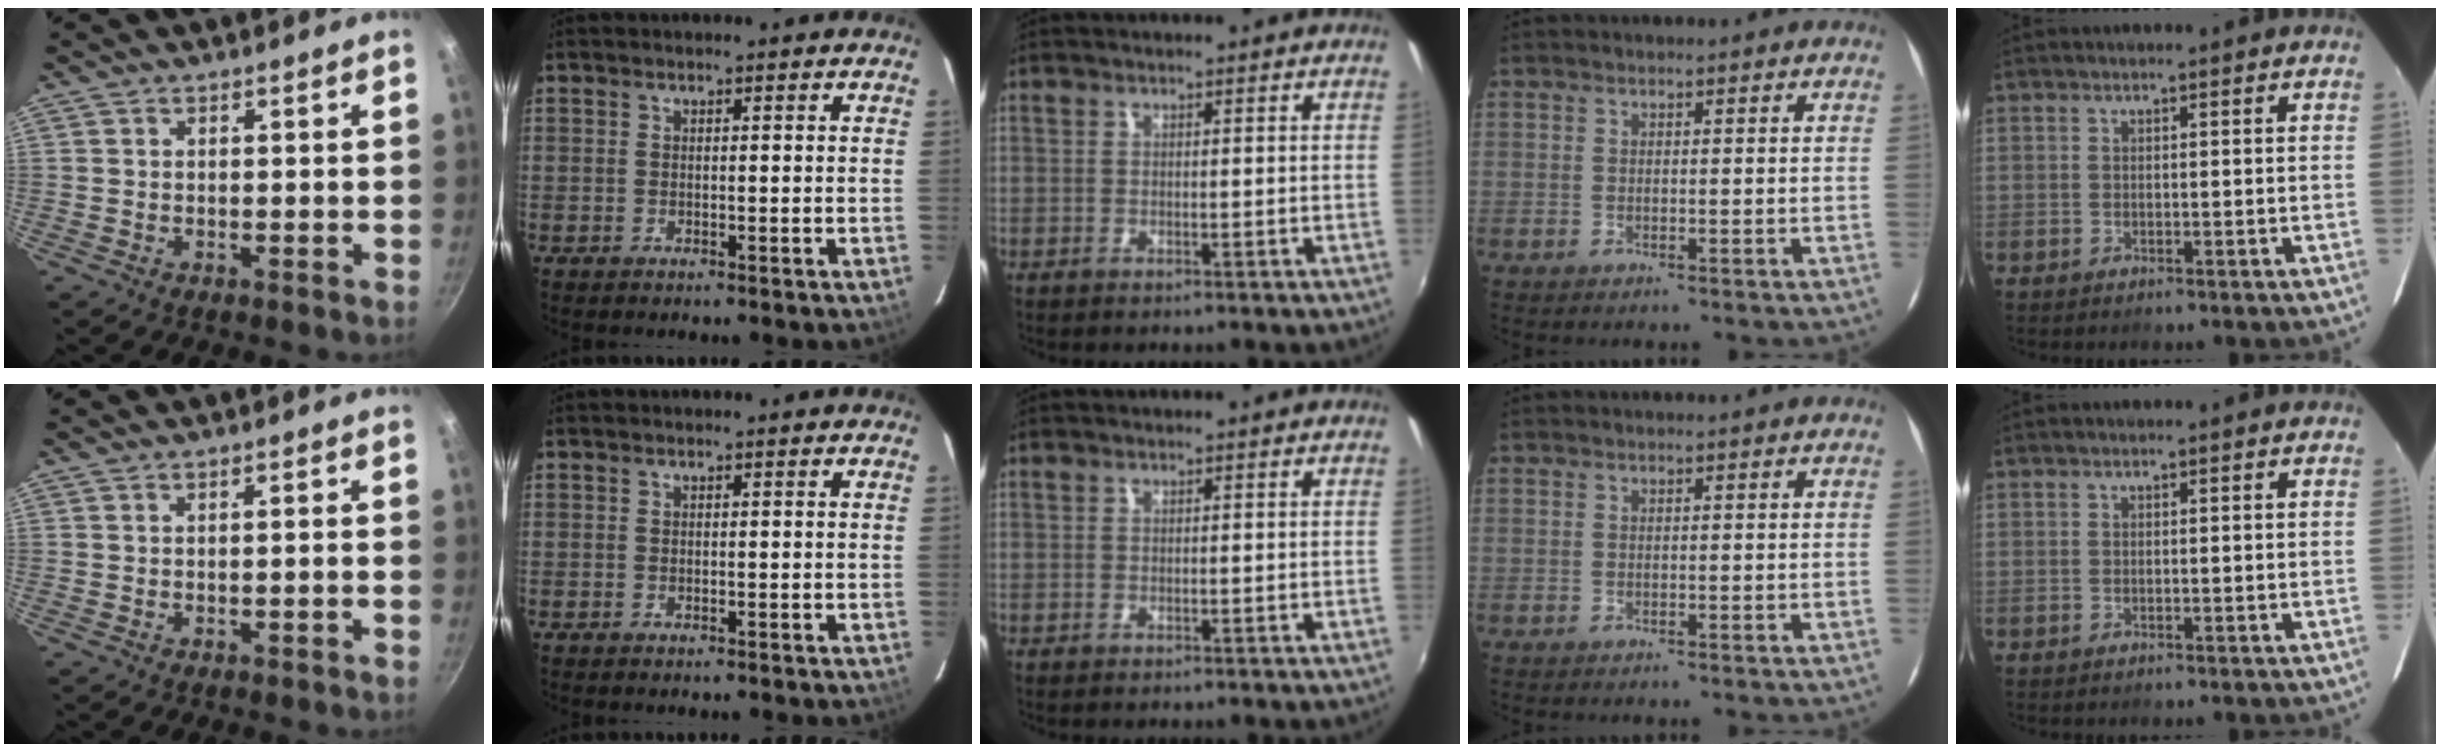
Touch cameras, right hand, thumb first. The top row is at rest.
{"thumb": {"total": 0.8, "force": [-0.5, 0.1, 0.7], "torque": [-0.021, 0.009, -0.005]}}